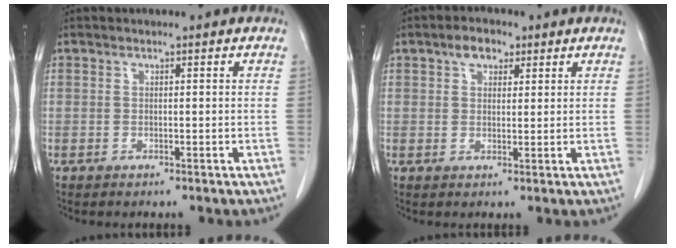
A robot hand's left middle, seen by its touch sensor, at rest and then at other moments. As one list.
[{"total": 3.4, "force": [2.0, 2.0, 1.9], "torque": [-0.036, 0.012, 0.034]}]